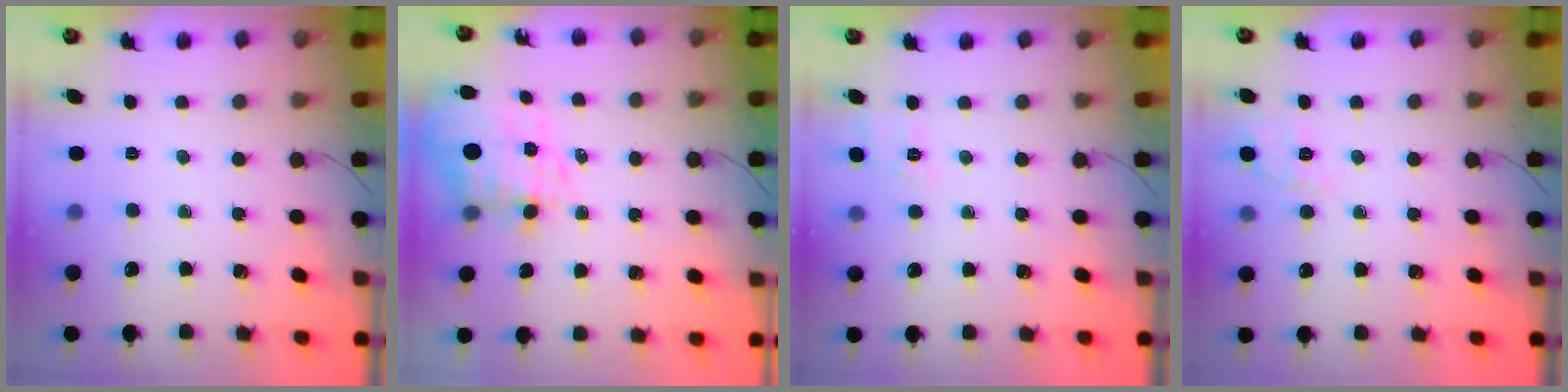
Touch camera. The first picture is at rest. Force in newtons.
{"total": 5.0, "press": 4.6, "slide": 2.1}
{"total": 3.6, "press": 3.0, "slide": 2.0}
{"total": 2.3, "press": 2.0, "slide": 1.3}